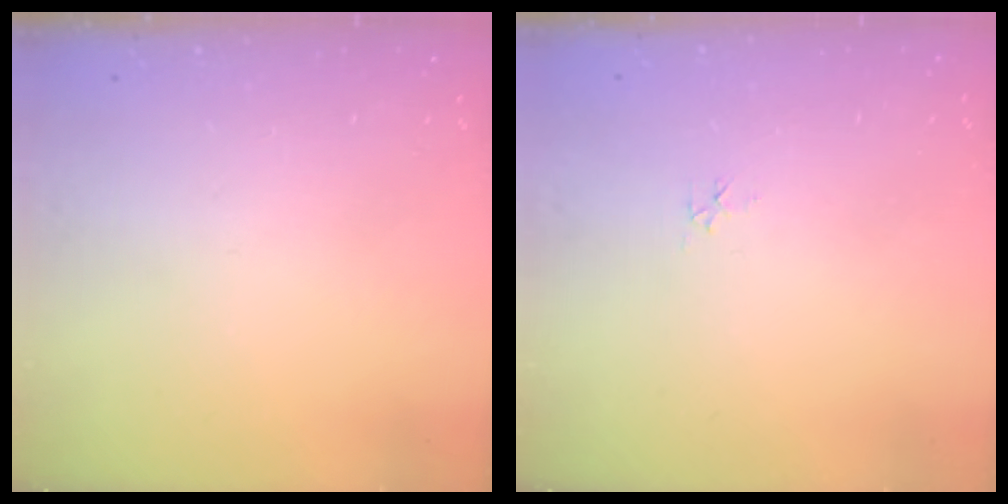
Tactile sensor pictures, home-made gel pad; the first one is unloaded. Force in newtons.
{"total": 3.6, "press": 3.6, "slide": 0.4}